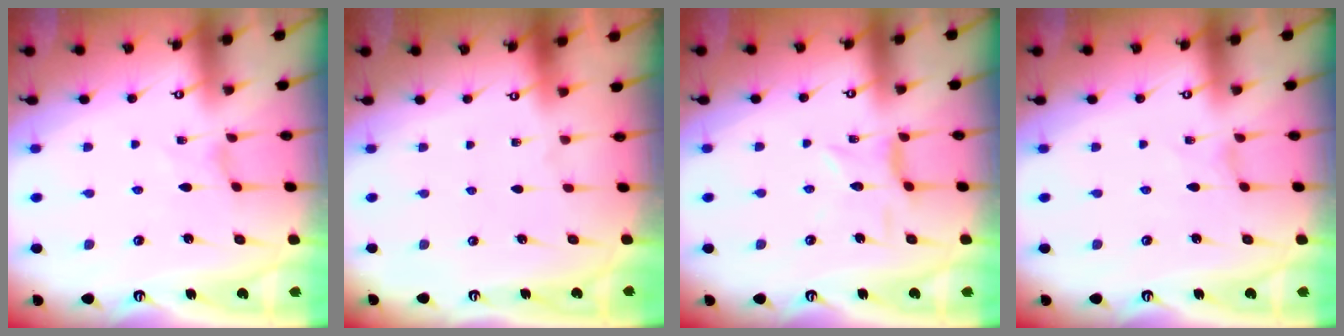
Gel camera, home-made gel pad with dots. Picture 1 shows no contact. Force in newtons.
{"total": 0.0}
{"total": 1.9, "press": 1.9, "slide": 0.2}
{"total": 0.0}